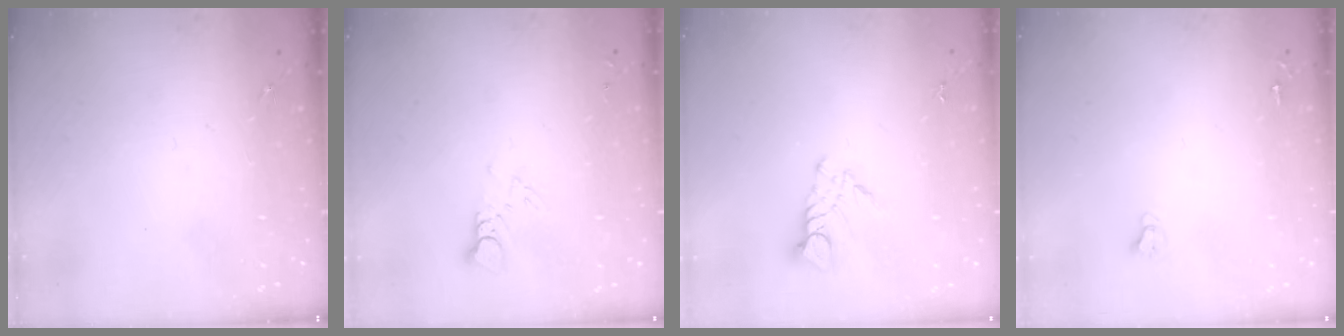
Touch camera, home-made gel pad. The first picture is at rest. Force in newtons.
{"total": 2.9, "press": 2.9, "slide": 0.2}
{"total": 6.7, "press": 6.7, "slide": 0.5}
{"total": 2.7, "press": 2.7, "slide": 0.2}